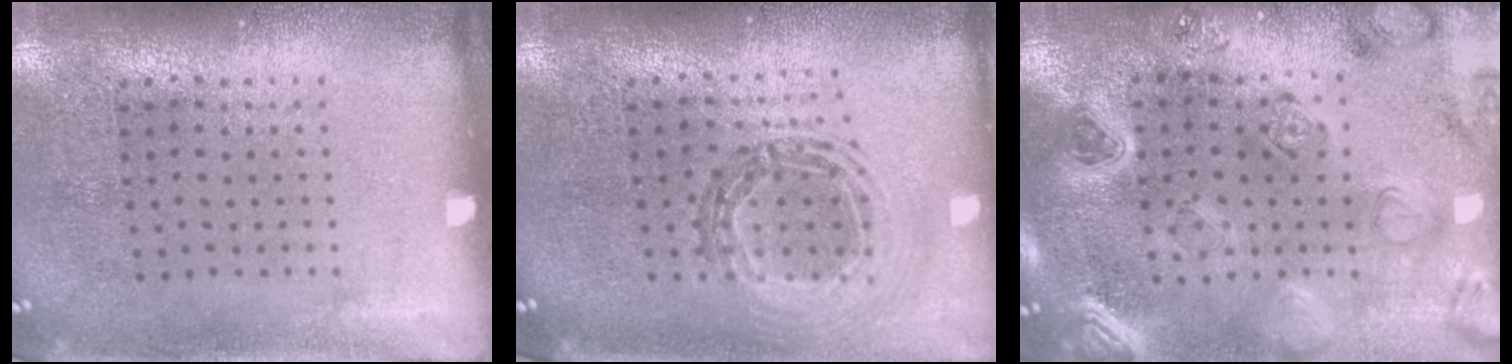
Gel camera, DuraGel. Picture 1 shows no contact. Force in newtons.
{"total": 0.9, "press": 0.9, "slide": 0.1}
{"total": 2.2, "press": 2.2, "slide": 0.2}